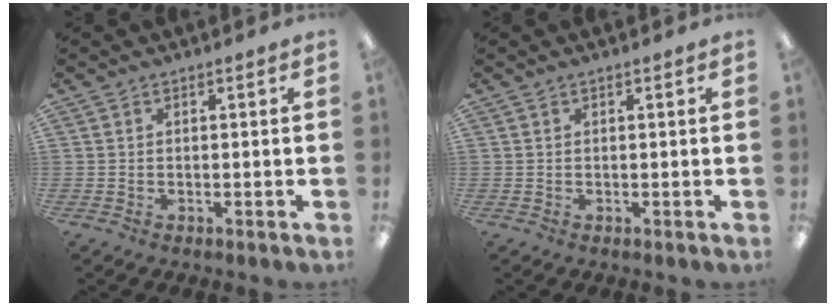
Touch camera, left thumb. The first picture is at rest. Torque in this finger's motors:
{"motor_torque": [-0.05, 0.03, -0.05, 0.04, 0.00]}